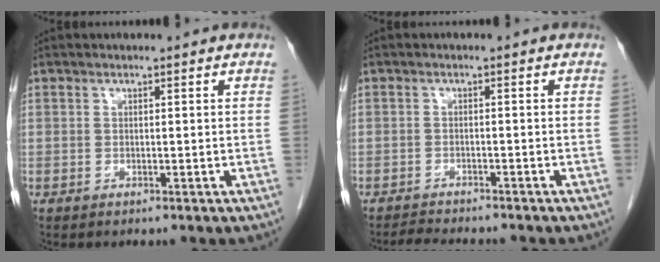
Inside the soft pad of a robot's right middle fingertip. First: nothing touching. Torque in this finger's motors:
{"motor_torque": [0.44, -0.37, 0.02, 0.01]}